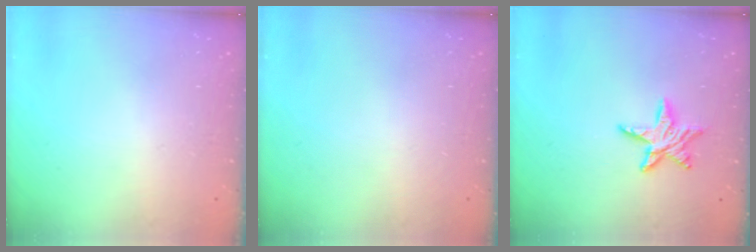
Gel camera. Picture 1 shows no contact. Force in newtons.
{"total": 0.0}
{"total": 8.9, "press": 8.9, "slide": 0.5}